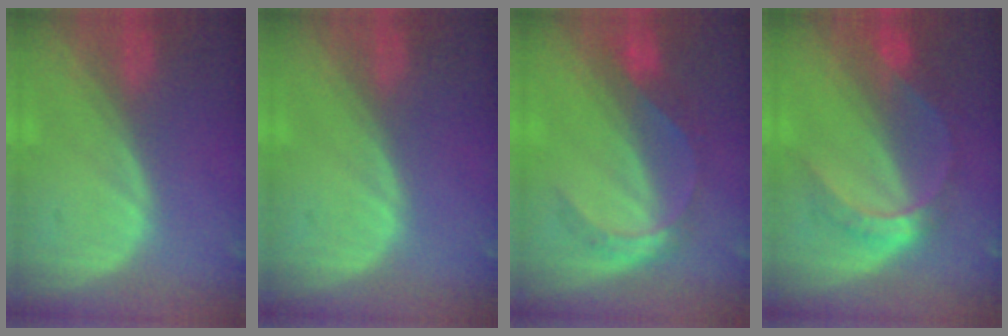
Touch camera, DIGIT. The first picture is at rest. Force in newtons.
{"total": 0.0}
{"total": 5.4, "press": 5.1, "slide": 1.7}
{"total": 6.7, "press": 5.7, "slide": 3.4}